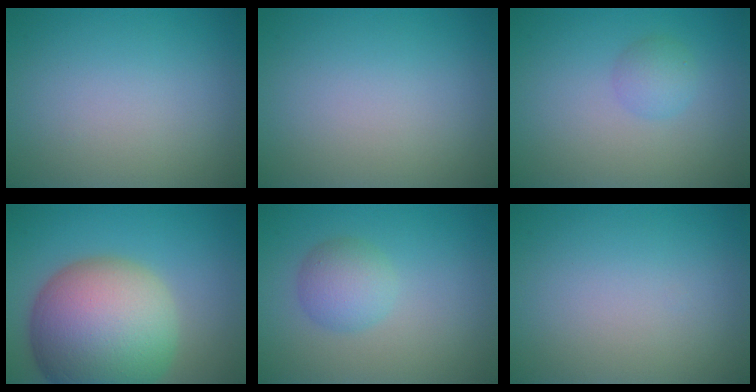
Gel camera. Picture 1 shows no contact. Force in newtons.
{"total": 0.0}
{"total": 1.7, "press": 1.7, "slide": 0.1}
{"total": 15.0, "press": 14.9, "slide": 0.9}
{"total": 2.9, "press": 2.9, "slide": 0.1}
{"total": 0.0}